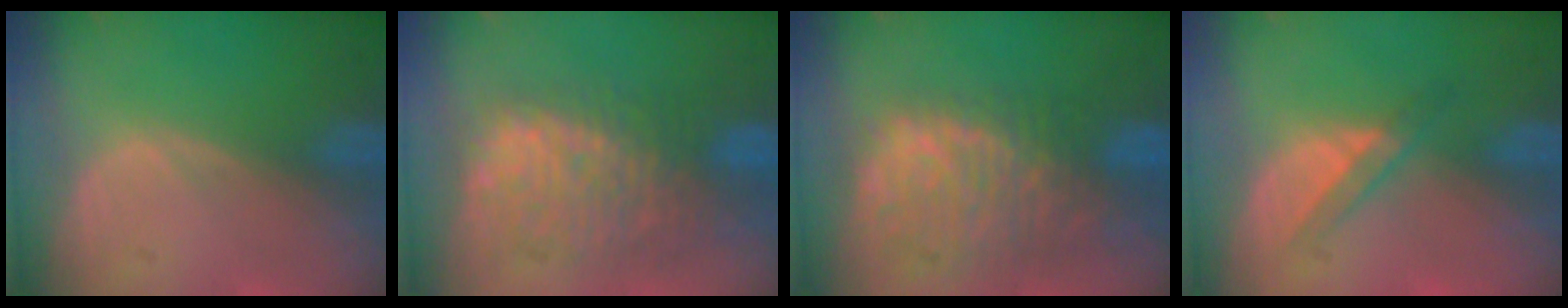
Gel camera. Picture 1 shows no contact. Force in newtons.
{"total": 10.1, "press": 9.6, "slide": 3.1}
{"total": 11.4, "press": 9.6, "slide": 6.1}
{"total": 2.9, "press": 2.8, "slide": 1.0}